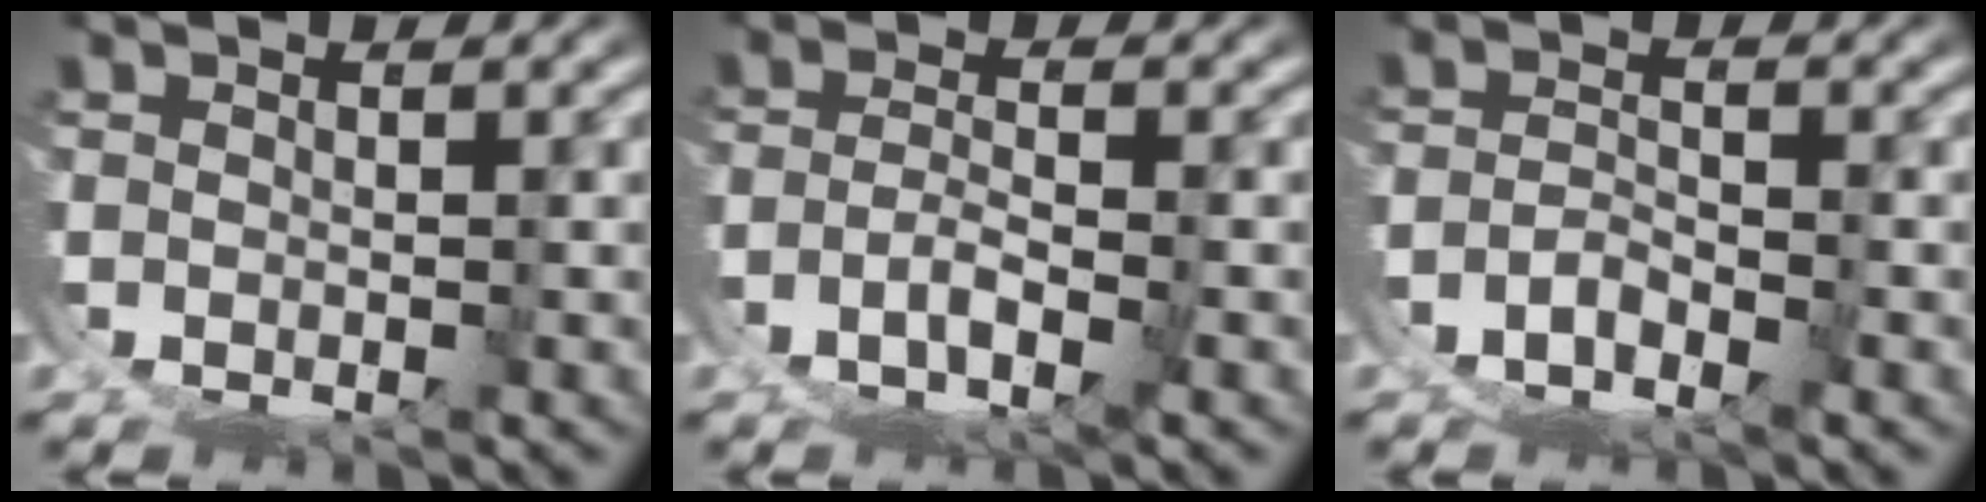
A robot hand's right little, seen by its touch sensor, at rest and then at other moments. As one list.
[{"total": 3.4, "force": [-2.4, -0.4, 2.3], "torque": [-0.027, -0.009, -0.037]}, {"total": 4.0, "force": [-3.1, 2.2, 1.4], "torque": [-0.026, -0.005, -0.057]}]